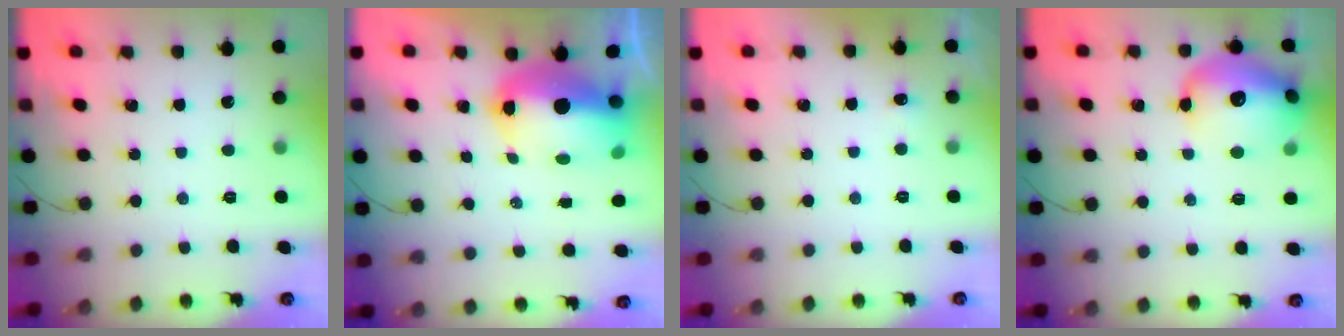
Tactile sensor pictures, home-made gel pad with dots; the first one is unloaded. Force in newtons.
{"total": 13.6, "press": 13.3, "slide": 2.8}
{"total": 2.4, "press": 2.2, "slide": 1.1}
{"total": 17.8, "press": 17.6, "slide": 2.4}